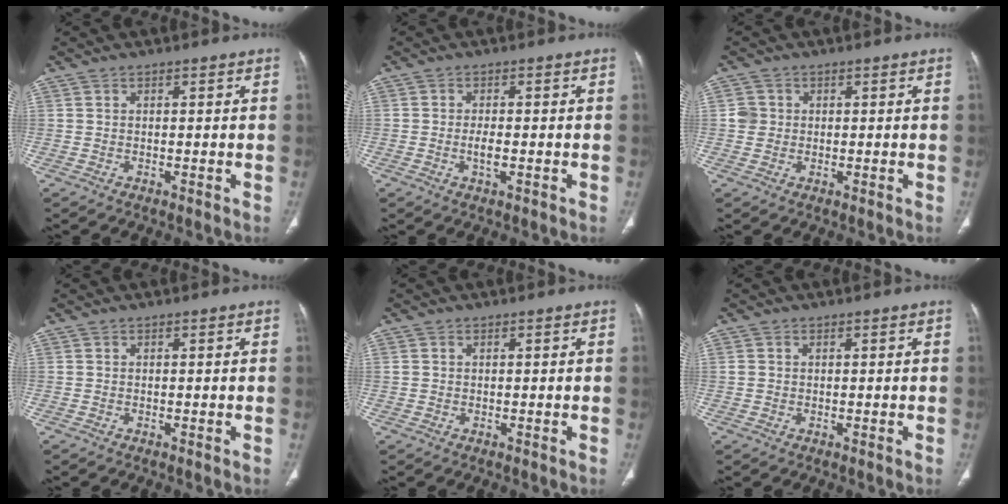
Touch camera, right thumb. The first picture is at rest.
{"total": 2.5, "force": [-0.6, 1.0, 2.1], "torque": [-0.040, 0.001, -0.011]}
{"total": 2.7, "force": [0.2, 2.6, 0.8], "torque": [0.002, 0.005, 0.002]}
{"total": 0.0}
{"total": 0.7, "force": [0.1, 0.6, 0.3], "torque": [-0.005, 0.004, 0.004]}
{"total": 1.0, "force": [0.1, 0.8, 0.4], "torque": [-0.008, 0.001, 0.004]}